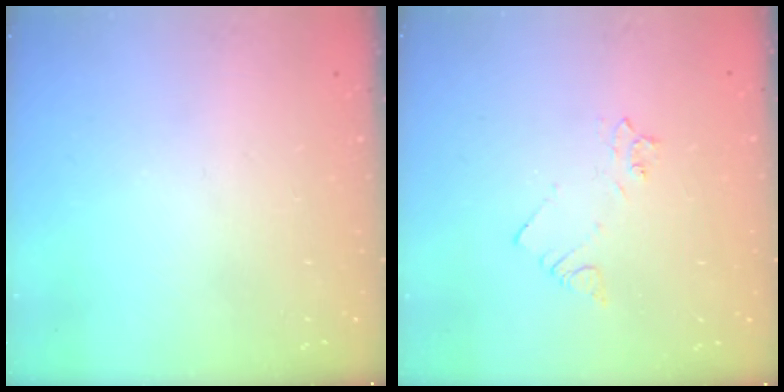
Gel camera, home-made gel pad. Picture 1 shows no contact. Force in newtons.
{"total": 2.5, "press": 2.4, "slide": 0.4}